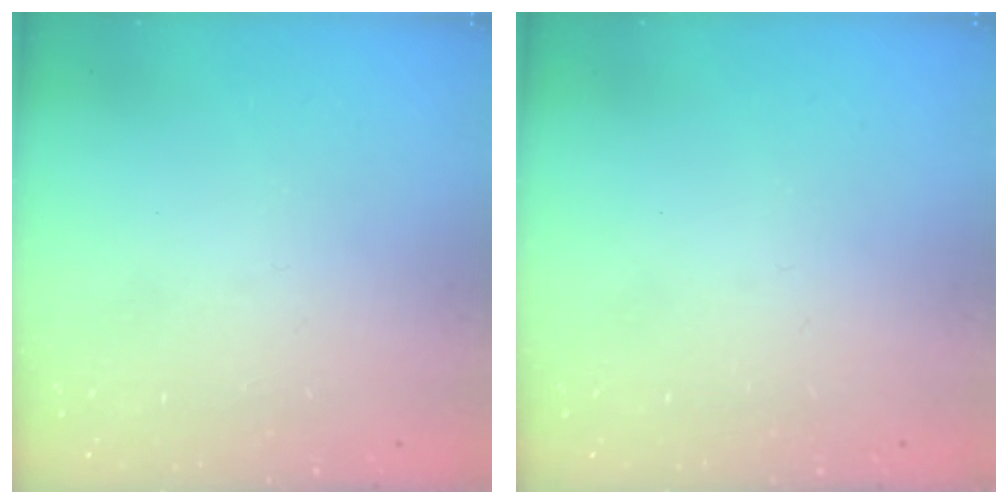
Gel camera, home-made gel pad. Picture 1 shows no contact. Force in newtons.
{"total": 0.0}